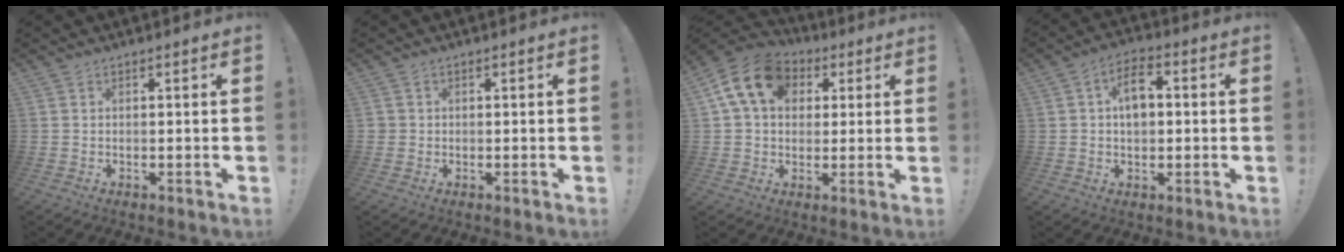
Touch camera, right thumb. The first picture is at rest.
{"total": 1.3, "force": [0.1, 1.2, 0.3], "torque": [-0.007, 0.004, 0.003]}
{"total": 14.8, "force": [4.8, 11.0, 8.6], "torque": [-0.143, -0.003, 0.094]}
{"total": 8.3, "force": [0.6, 5.7, 6.0], "torque": [-0.083, 0.011, 0.011]}